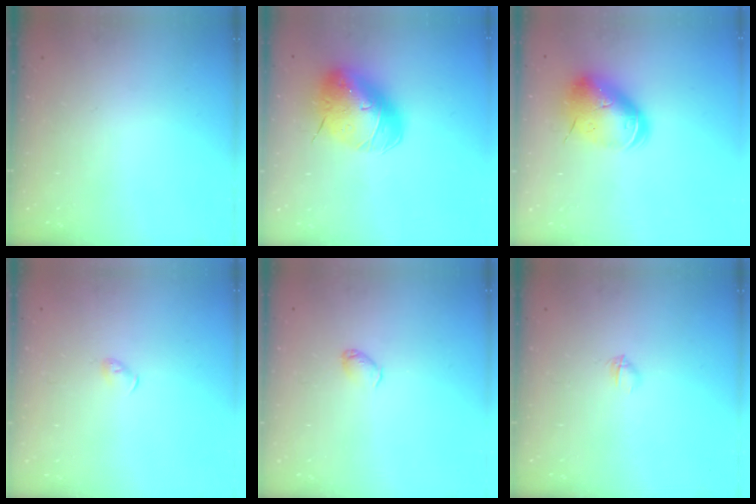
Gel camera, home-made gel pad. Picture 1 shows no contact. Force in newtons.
{"total": 12.7, "press": 12.5, "slide": 2.4}
{"total": 14.6, "press": 14.4, "slide": 2.3}
{"total": 3.2, "press": 3.1, "slide": 0.7}
{"total": 3.0, "press": 2.9, "slide": 0.7}
{"total": 2.3, "press": 2.2, "slide": 0.8}